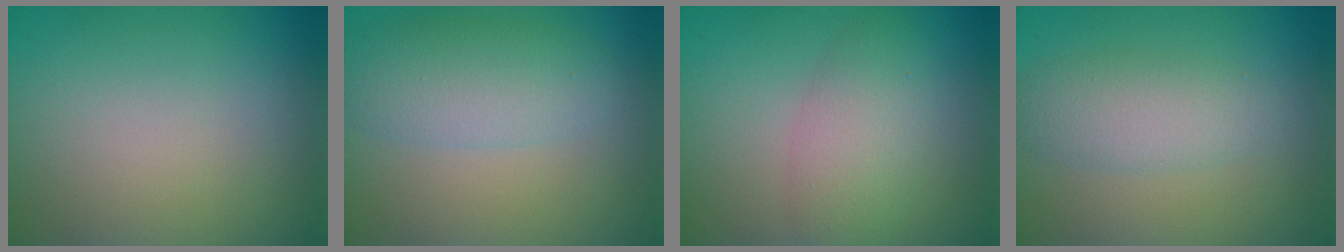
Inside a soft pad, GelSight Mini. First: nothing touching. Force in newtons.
{"total": 4.3, "press": 4.3, "slide": 0.1}
{"total": 3.8, "press": 3.8, "slide": 0.2}
{"total": 3.4, "press": 3.4, "slide": 0.0}